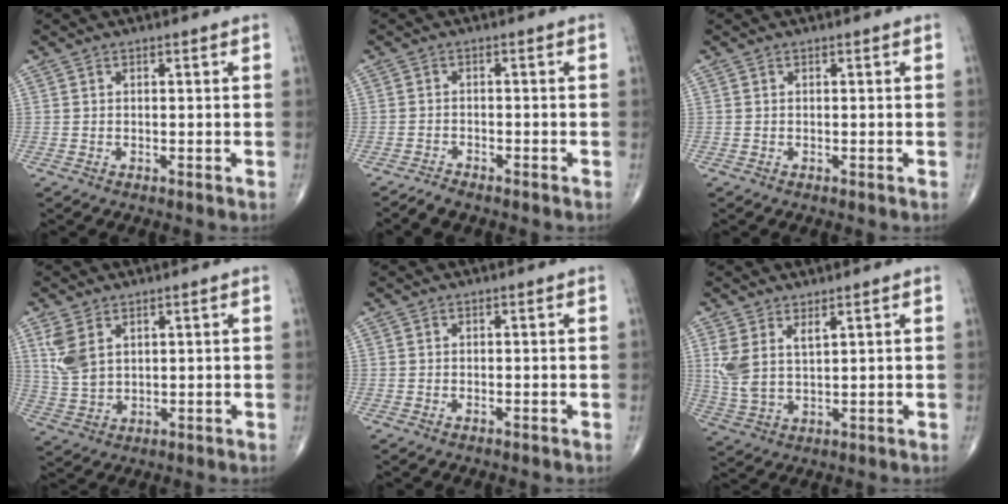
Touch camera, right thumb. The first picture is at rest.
{"total": 2.5, "force": [-2.3, 0.5, 0.9], "torque": [-0.025, 0.007, -0.040]}
{"total": 0.0}
{"total": 6.3, "force": [2.8, 3.7, 4.3], "torque": [-0.089, -0.007, 0.068]}
{"total": 0.0}
{"total": 6.2, "force": [2.9, 2.8, 4.8], "torque": [-0.109, -0.014, 0.068]}